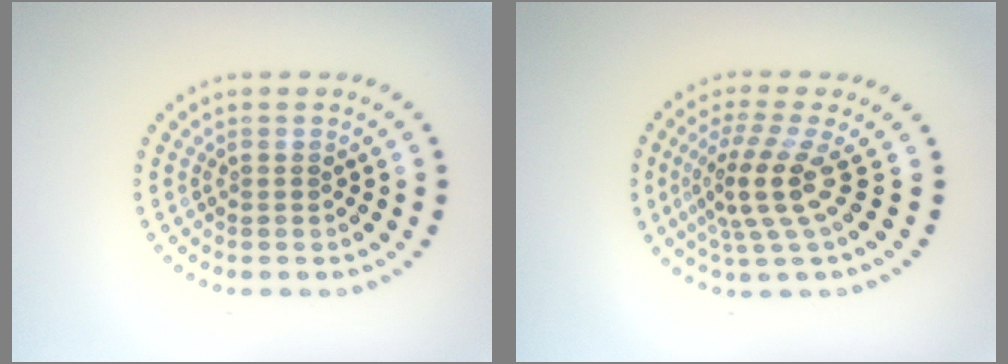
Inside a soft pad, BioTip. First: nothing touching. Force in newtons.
{"total": 4.1, "press": 2.8, "slide": 3.0}